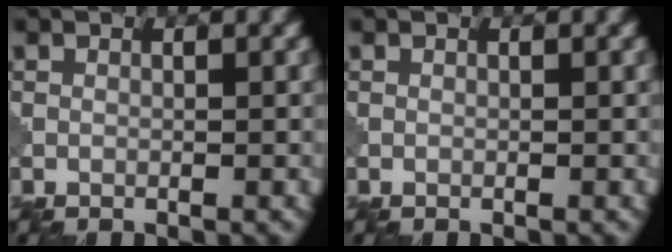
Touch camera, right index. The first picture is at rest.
{"total": 0.0}